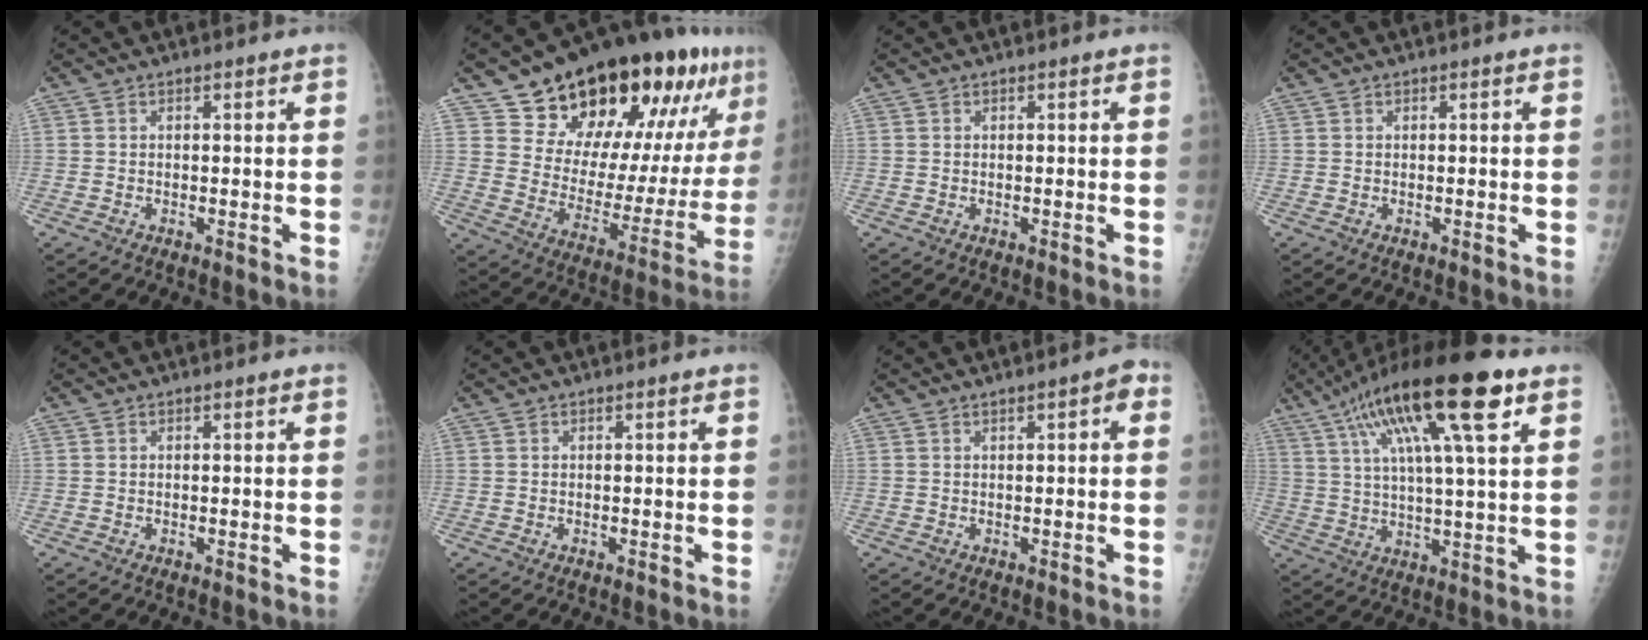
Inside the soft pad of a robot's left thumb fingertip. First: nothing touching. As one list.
[{"total": 27.5, "force": [17.4, 11.9, 17.6], "torque": [-0.233, -0.059, 0.268]}, {"total": 0.0}, {"total": 0.0}, {"total": 0.0}, {"total": 0.0}, {"total": 2.8, "force": [0.8, 0.9, 2.5], "torque": [-0.030, 0.007, 0.007]}, {"total": 21.7, "force": [10.7, 4.2, 18.4], "torque": [-0.319, 0.006, 0.178]}]